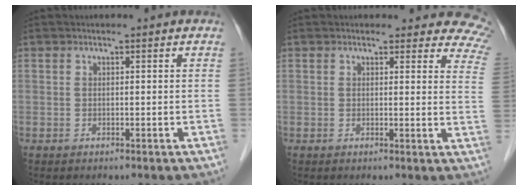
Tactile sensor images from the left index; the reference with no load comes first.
{"total": 10.4, "force": [9.3, 3.9, 2.3], "torque": [0.028, -0.031, 0.058]}